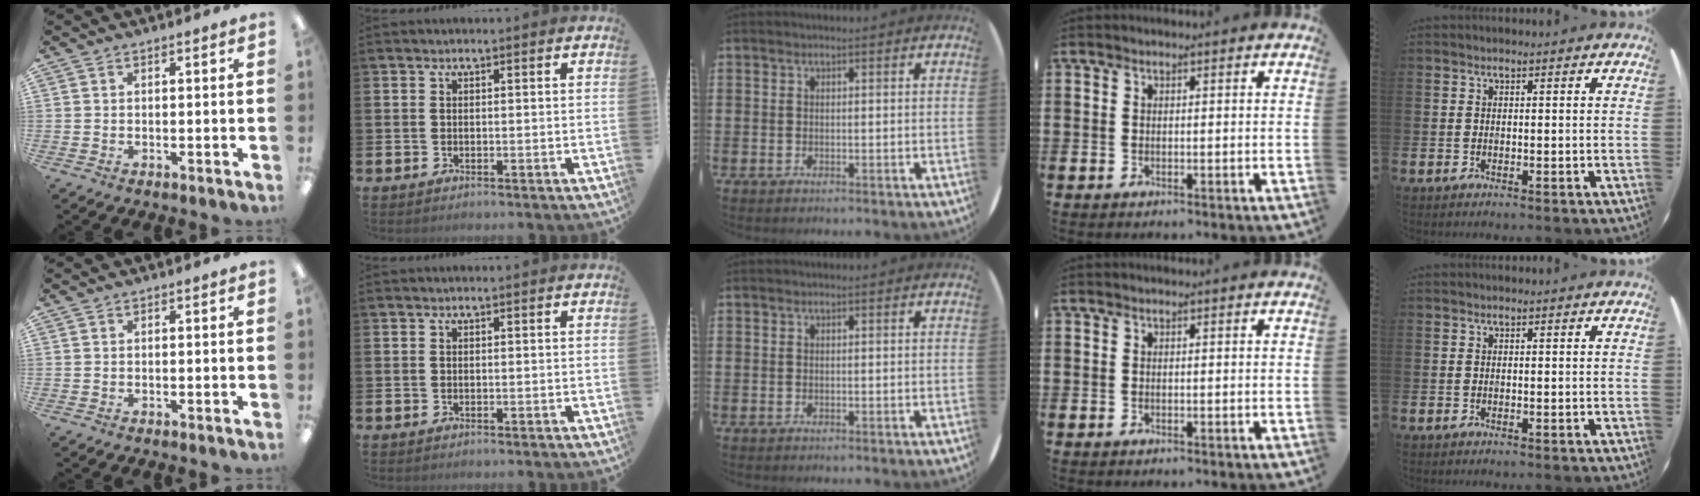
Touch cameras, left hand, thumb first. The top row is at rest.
{}